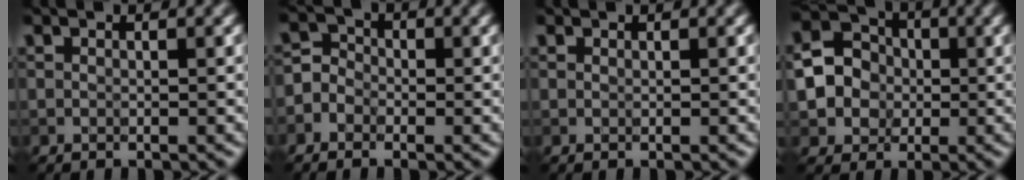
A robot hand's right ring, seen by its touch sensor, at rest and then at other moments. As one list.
[{"total": 2.2, "force": [-1.1, 1.7, 0.7], "torque": [0.002, 0.011, -0.027]}, {"total": 0.0}, {"total": 5.1, "force": [-0.3, 4.7, 1.9], "torque": [-0.025, 0.011, -0.018]}]